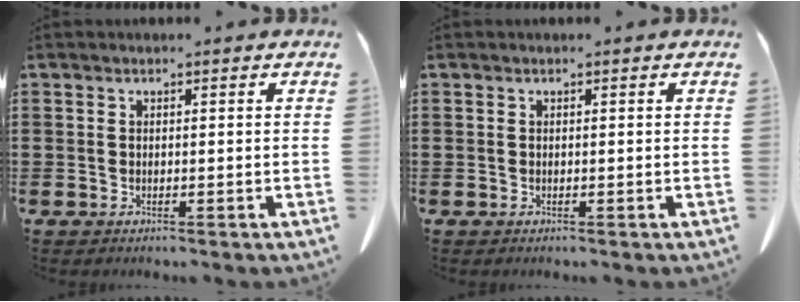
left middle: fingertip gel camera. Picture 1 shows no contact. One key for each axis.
{"total": 0.0}